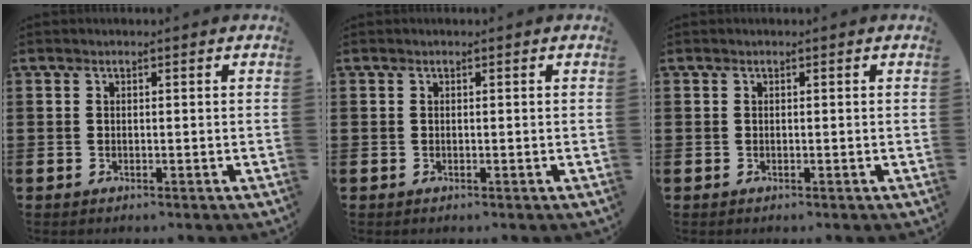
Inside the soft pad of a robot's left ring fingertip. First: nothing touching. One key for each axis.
{"total": 0.0}
{"total": 0.0}